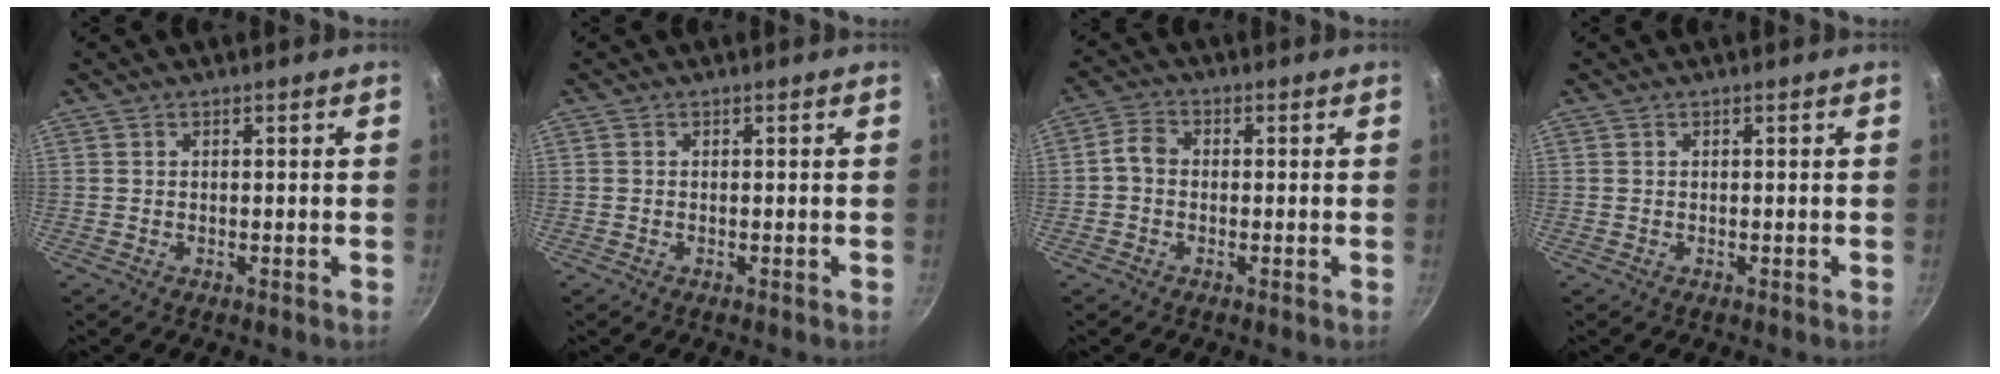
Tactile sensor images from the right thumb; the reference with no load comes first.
{"total": 0.0}
{"total": 3.5, "force": [-0.6, 2.8, 2.1], "torque": [-0.042, 0.016, -0.024]}
{"total": 0.0}